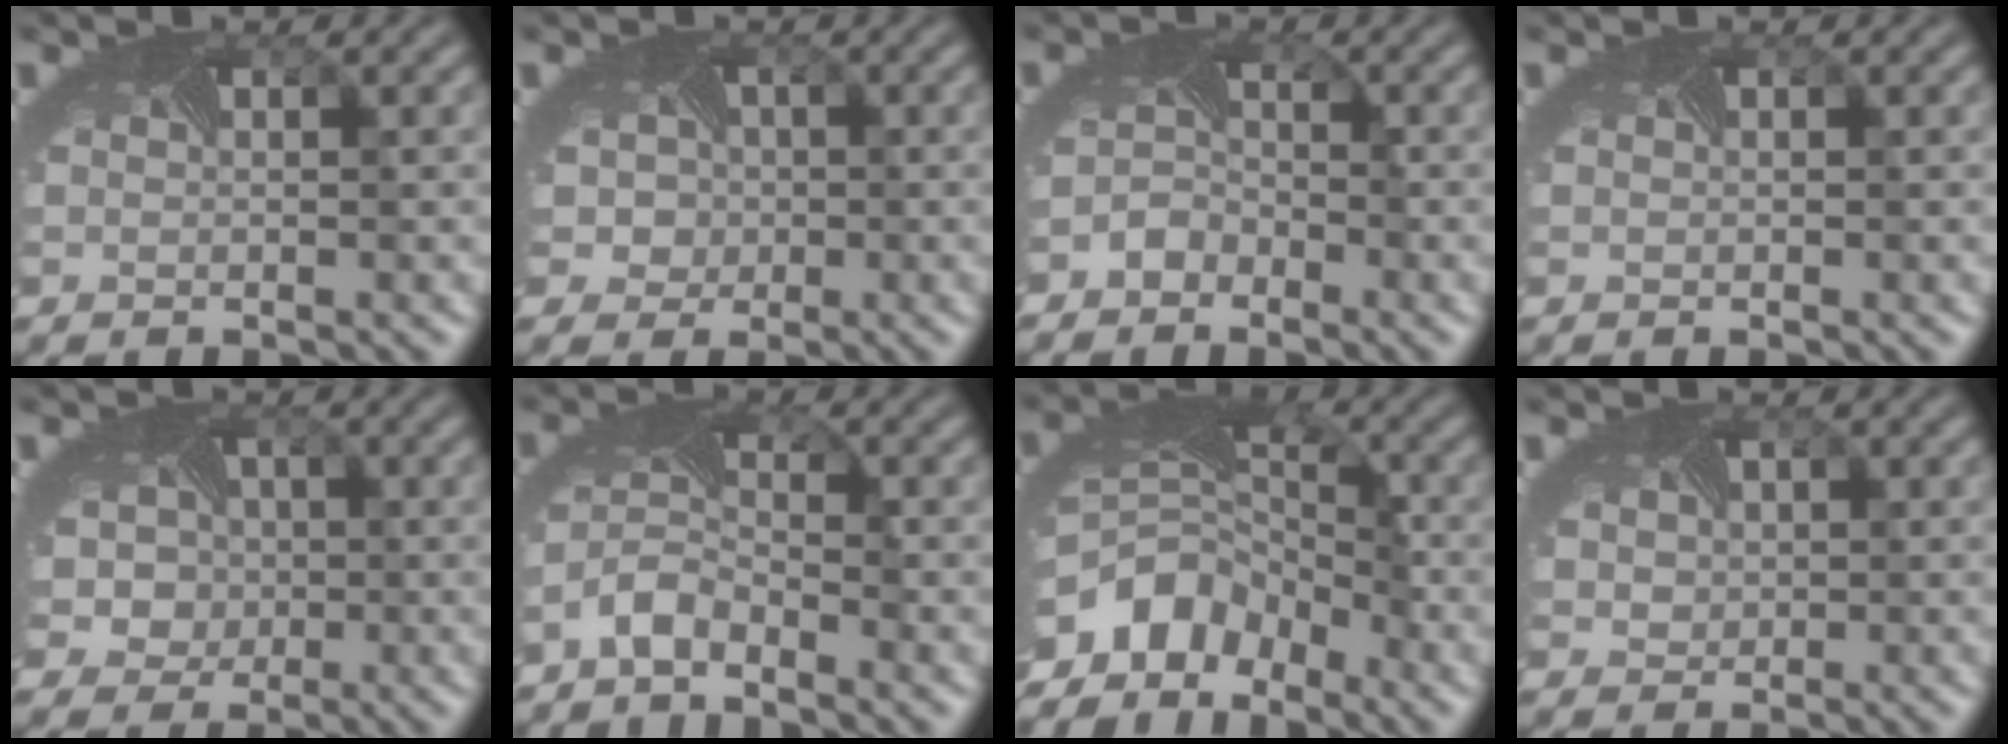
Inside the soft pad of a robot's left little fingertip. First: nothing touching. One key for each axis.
{"total": 4.5, "fx": 0.1, "fy": 4.0, "fz": 1.9, "tx": -0.020, "ty": 0.012, "tz": -0.022}
{"total": 2.1, "fx": -1.9, "fy": 1.1, "fz": -0.1, "tx": -0.002, "ty": 0.000, "tz": -0.040}
{"total": 0.0}
{"total": 6.3, "fx": -0.1, "fy": 5.6, "fz": 2.8, "tx": -0.039, "ty": 0.007, "tz": -0.030}
{"total": 2.8, "fx": -2.4, "fy": 1.0, "fz": 1.0, "tx": -0.036, "ty": -0.003, "tz": -0.055}
{"total": 7.6, "fx": -5.2, "fy": 4.8, "fz": 2.7, "tx": -0.056, "ty": -0.014, "tz": -0.097}
{"total": 2.3, "fx": 0.7, "fy": 2.0, "fz": 0.9, "tx": -0.028, "ty": 0.011, "tz": 0.008}